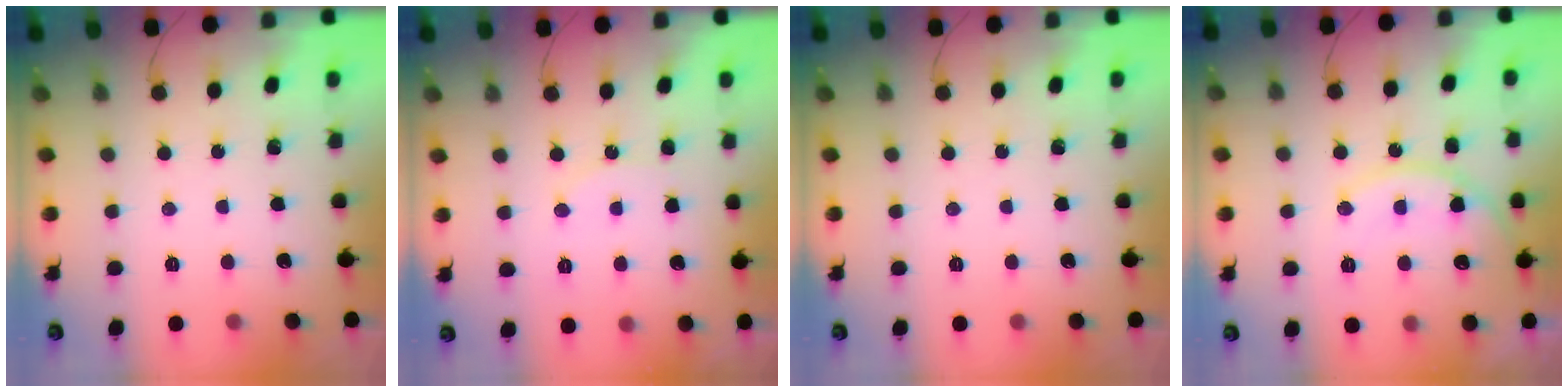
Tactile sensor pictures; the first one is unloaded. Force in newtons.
{"total": 6.2, "press": 6.2, "slide": 0.7}
{"total": 0.0}
{"total": 12.8, "press": 12.7, "slide": 0.7}